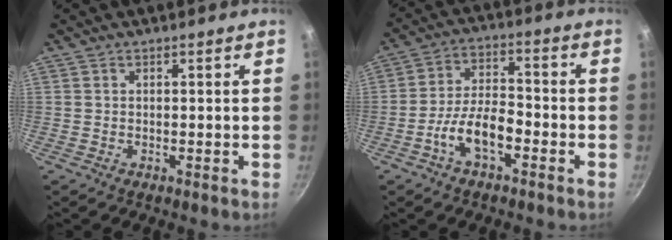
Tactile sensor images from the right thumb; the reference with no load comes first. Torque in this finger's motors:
{"motor_torque": [0.53, 0.34, 1.08, -0.63, 0.06]}